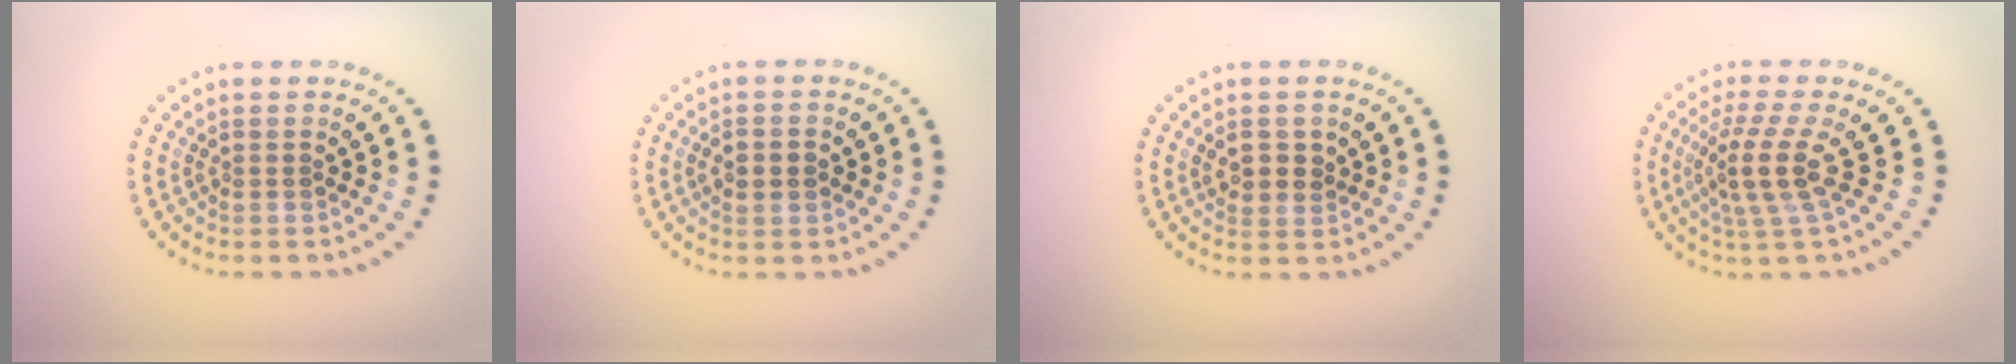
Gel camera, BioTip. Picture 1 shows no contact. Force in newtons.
{"total": 2.4, "press": 2.4, "slide": 0.2}
{"total": 2.2, "press": 2.1, "slide": 0.6}
{"total": 3.8, "press": 2.7, "slide": 2.6}